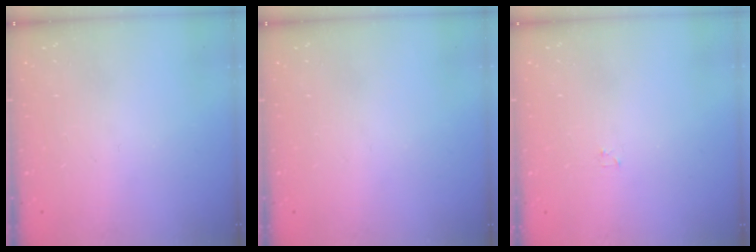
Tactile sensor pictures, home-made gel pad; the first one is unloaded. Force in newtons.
{"total": 0.0}
{"total": 1.2, "press": 1.2, "slide": 0.2}